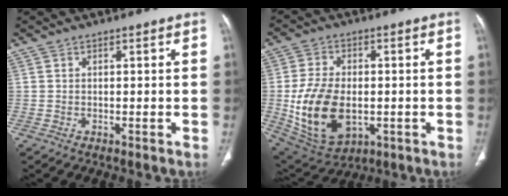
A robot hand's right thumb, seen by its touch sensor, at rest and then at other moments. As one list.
[{"total": 16.0, "force": [-2.3, 9.9, 12.4], "torque": [-0.223, -0.004, -0.020]}]